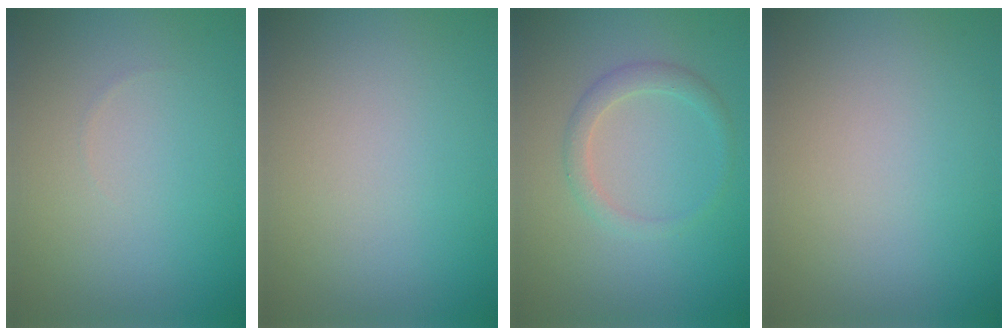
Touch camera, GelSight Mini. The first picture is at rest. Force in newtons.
{"total": 0.0}
{"total": 1.9, "press": 1.9, "slide": 0.2}
{"total": 0.0}